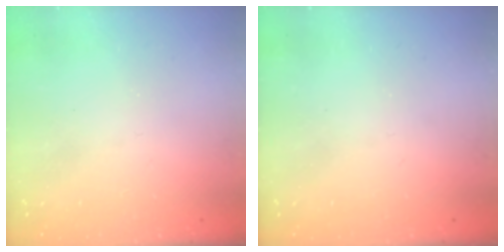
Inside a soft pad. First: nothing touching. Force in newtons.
{"total": 0.0}